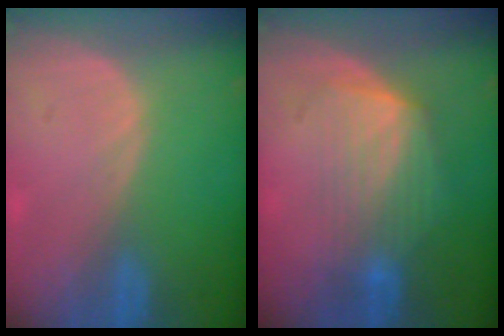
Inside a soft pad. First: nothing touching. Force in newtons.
{"total": 6.4, "press": 6.3, "slide": 1.2}